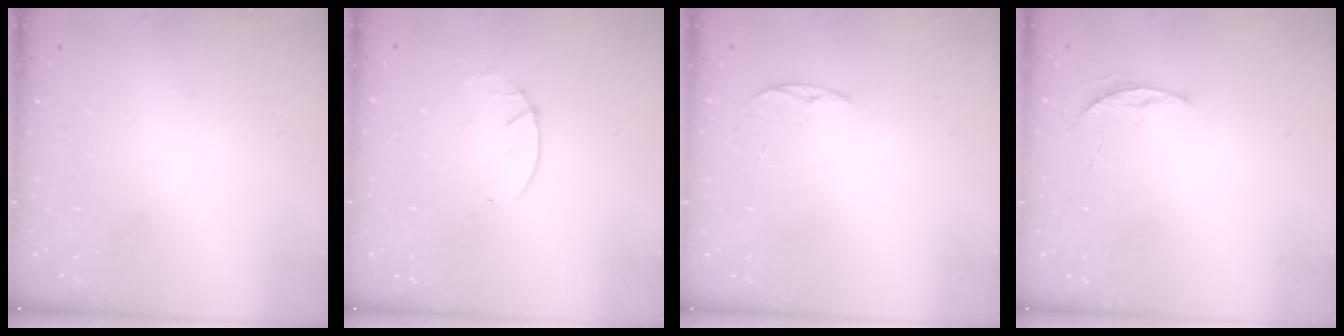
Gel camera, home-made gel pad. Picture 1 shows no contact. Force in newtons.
{"total": 2.9, "press": 2.9, "slide": 0.4}
{"total": 3.3, "press": 3.3, "slide": 0.4}
{"total": 4.5, "press": 4.4, "slide": 0.4}